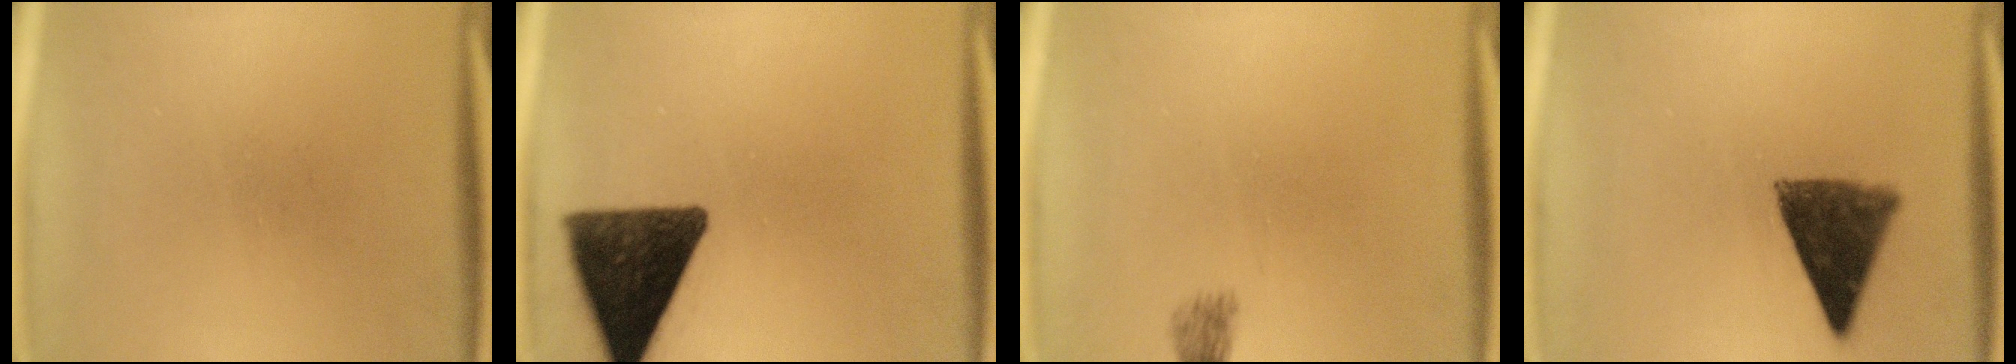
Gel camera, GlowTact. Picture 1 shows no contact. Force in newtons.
{"total": 13.8}
{"total": 1.8}
{"total": 10.0}